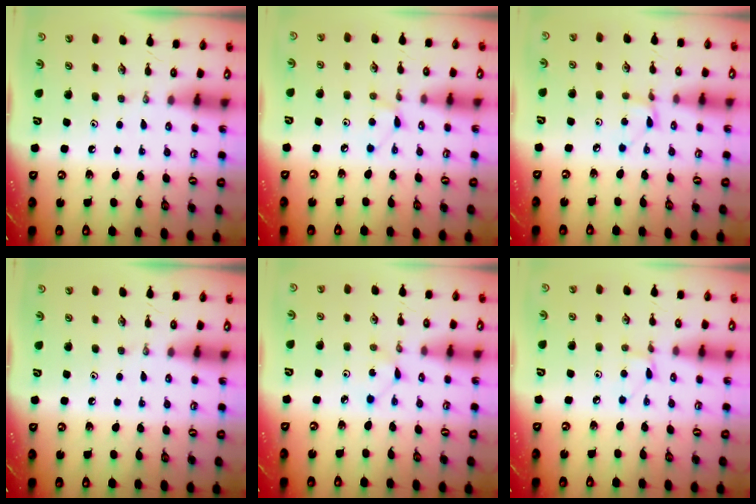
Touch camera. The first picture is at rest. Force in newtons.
{"total": 5.2, "press": 5.2, "slide": 0.6}
{"total": 2.6, "press": 2.6, "slide": 0.1}
{"total": 0.0}
{"total": 2.6, "press": 2.6, "slide": 0.3}
{"total": 4.1, "press": 4.0, "slide": 0.7}